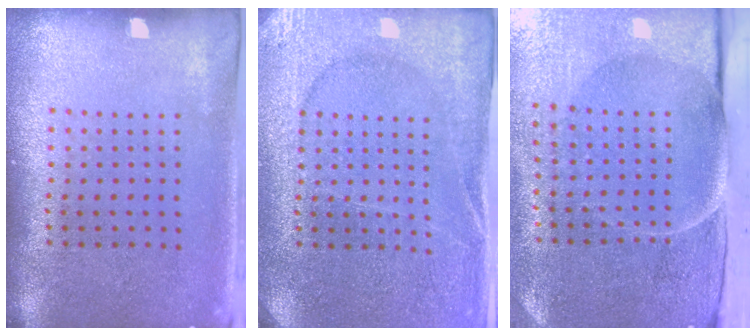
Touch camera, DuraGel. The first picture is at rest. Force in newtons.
{"total": 2.9, "press": 2.9, "slide": 0.3}
{"total": 5.1, "press": 4.1, "slide": 3.1}